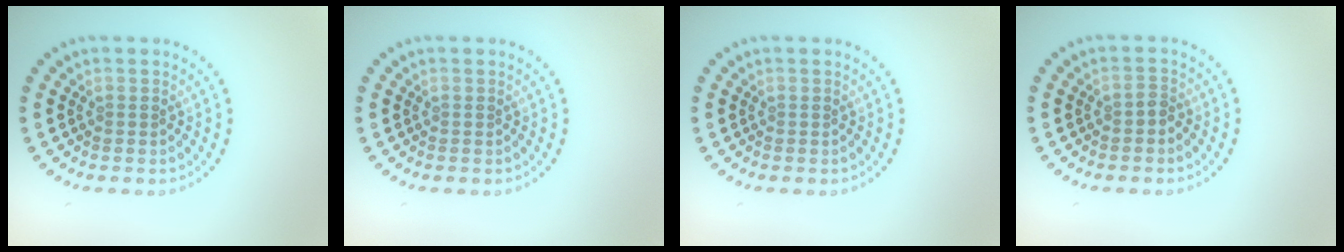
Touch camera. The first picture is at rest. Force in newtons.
{"total": 0.0}
{"total": 0.0}
{"total": 0.9, "press": 0.7, "slide": 0.5}